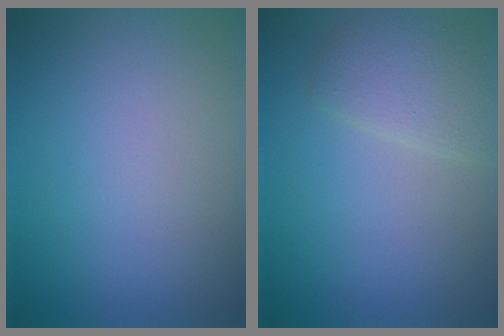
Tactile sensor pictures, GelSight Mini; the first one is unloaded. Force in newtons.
{"total": 2.6, "press": 2.6, "slide": 0.2}